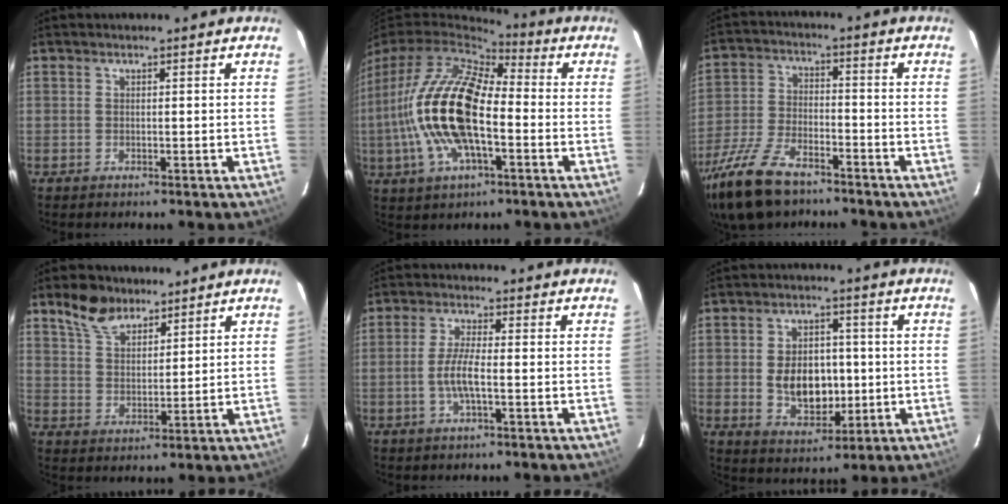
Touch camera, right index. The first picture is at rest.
{"total": 18.2, "force": [-2.9, 7.5, 16.4], "torque": [-0.330, -0.003, -0.057]}
{"total": 16.8, "force": [-12.1, 7.1, 9.2], "torque": [-0.215, -0.027, -0.229]}
{"total": 7.9, "force": [5.9, 4.0, 3.5], "torque": [-0.068, 0.017, 0.111]}
{"total": 5.4, "force": [-1.3, 0.9, 5.2], "torque": [-0.106, 0.000, -0.026]}
{"total": 10.4, "force": [-0.7, 6.9, 7.7], "torque": [-0.146, 0.005, 0.004]}